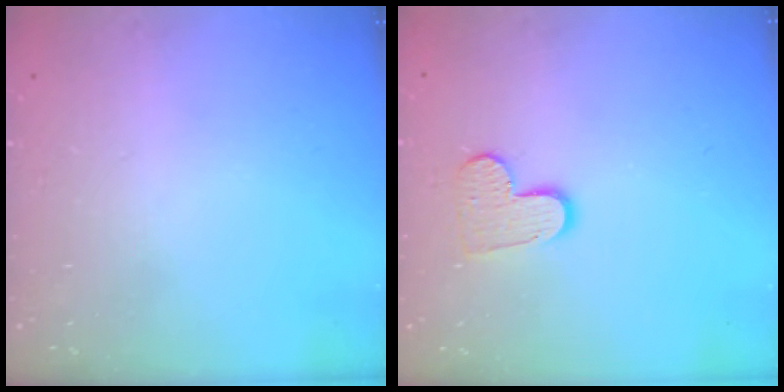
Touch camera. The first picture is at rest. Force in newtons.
{"total": 9.3, "press": 9.3, "slide": 0.6}